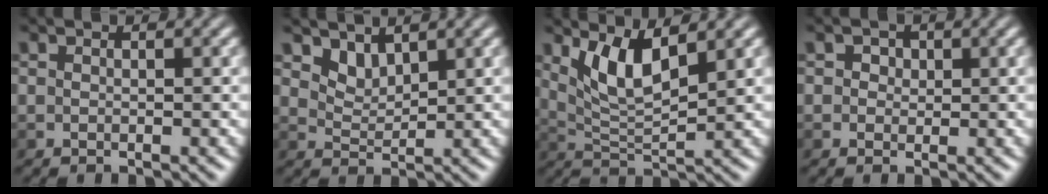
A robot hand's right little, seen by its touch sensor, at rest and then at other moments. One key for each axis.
{"total": 1.9, "fx": 1.6, "fy": 0.9, "fz": 0.7, "tx": -0.015, "ty": -0.007, "tz": 0.032}
{"total": 4.2, "fx": 2.1, "fy": 1.1, "fz": 3.4, "tx": -0.074, "ty": -0.009, "tz": 0.045}
{"total": 1.4, "fx": 0.5, "fy": 1.2, "fz": 0.6, "tx": -0.003, "ty": 0.002, "tz": 0.002}